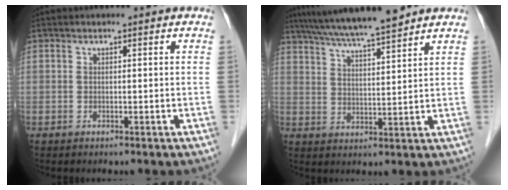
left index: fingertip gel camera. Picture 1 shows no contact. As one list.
[{"total": 12.5, "force": [10.9, 0.1, 6.2], "torque": [-0.110, 0.020, 0.172]}]